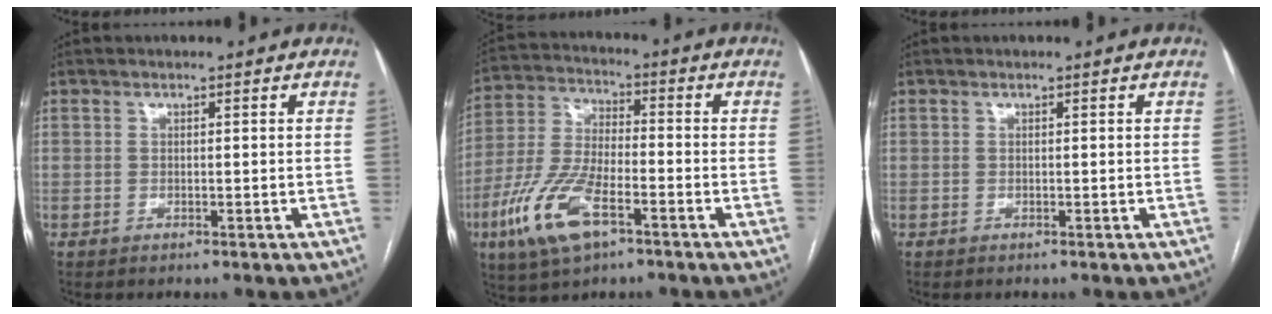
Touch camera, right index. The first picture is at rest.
{"total": 12.8, "force": [-6.2, 4.6, 10.2], "torque": [-0.229, -0.004, -0.114]}
{"total": 0.0}